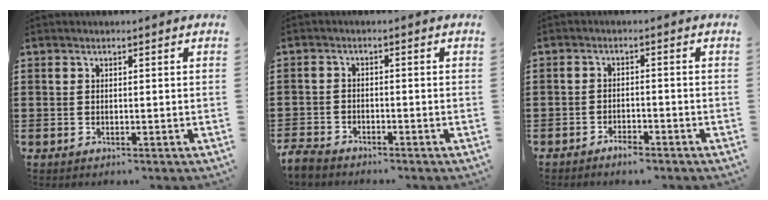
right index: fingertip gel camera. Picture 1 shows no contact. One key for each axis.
{"total": 2.6, "fx": -2.5, "fy": 0.6, "fz": 0.4, "tx": -0.018, "ty": 0.000, "tz": -0.054}
{"total": 2.0, "fx": -1.8, "fy": 0.4, "fz": 0.6, "tx": -0.014, "ty": 0.002, "tz": -0.036}